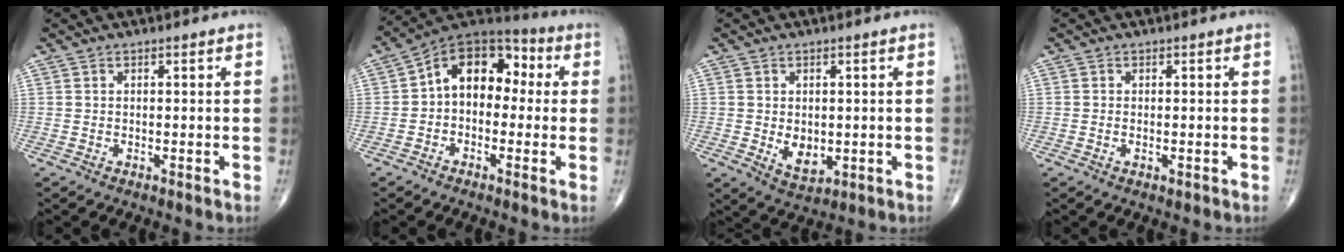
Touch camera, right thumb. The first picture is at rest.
{"total": 12.6, "force": [0.7, 8.6, 9.1], "torque": [-0.099, 0.045, -0.009]}
{"total": 5.1, "force": [-0.4, 3.4, 3.7], "torque": [-0.045, -0.011, 0.007]}
{"total": 1.1, "force": [-0.3, 0.5, 0.9], "torque": [-0.017, 0.000, -0.003]}